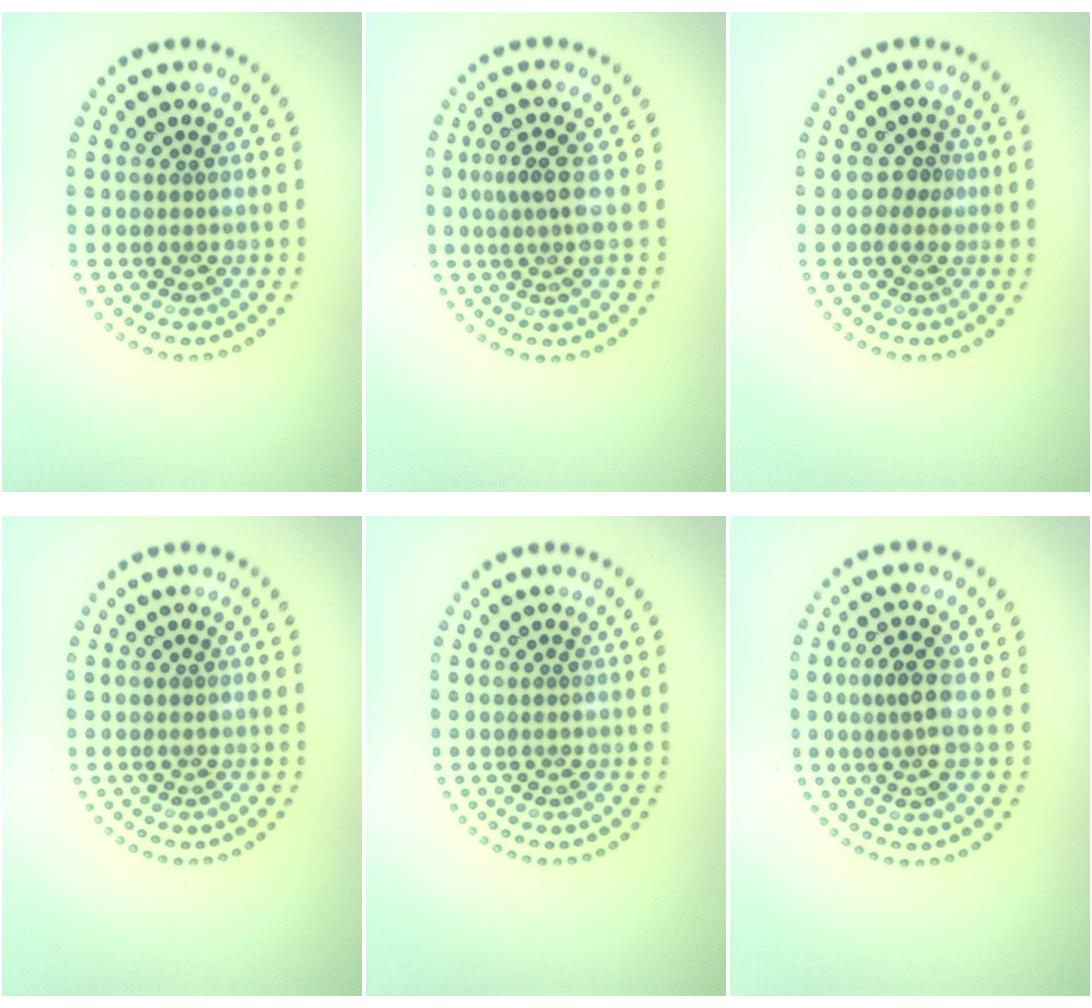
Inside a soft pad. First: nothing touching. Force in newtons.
{"total": 2.9, "press": 2.1, "slide": 2.0}
{"total": 1.5, "press": 1.2, "slide": 0.9}
{"total": 0.0}
{"total": 0.0}
{"total": 2.9, "press": 2.6, "slide": 1.3}